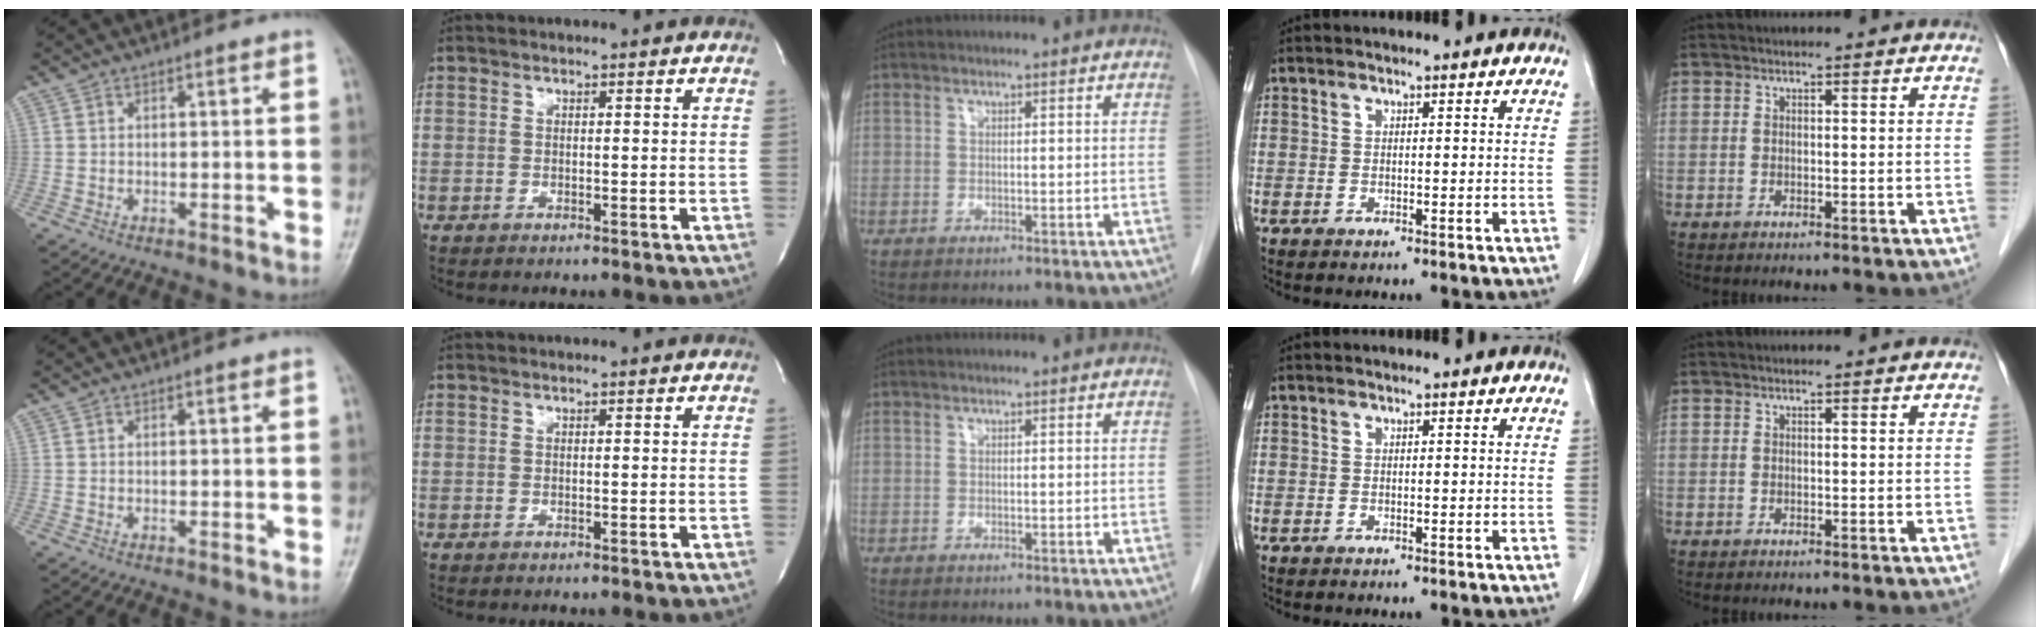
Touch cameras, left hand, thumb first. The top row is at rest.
{}